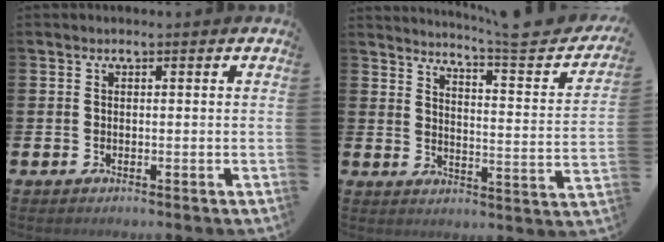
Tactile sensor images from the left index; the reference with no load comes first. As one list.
[{"total": 5.7, "force": [5.0, -0.2, 2.7], "torque": [-0.047, -0.054, 0.072]}]